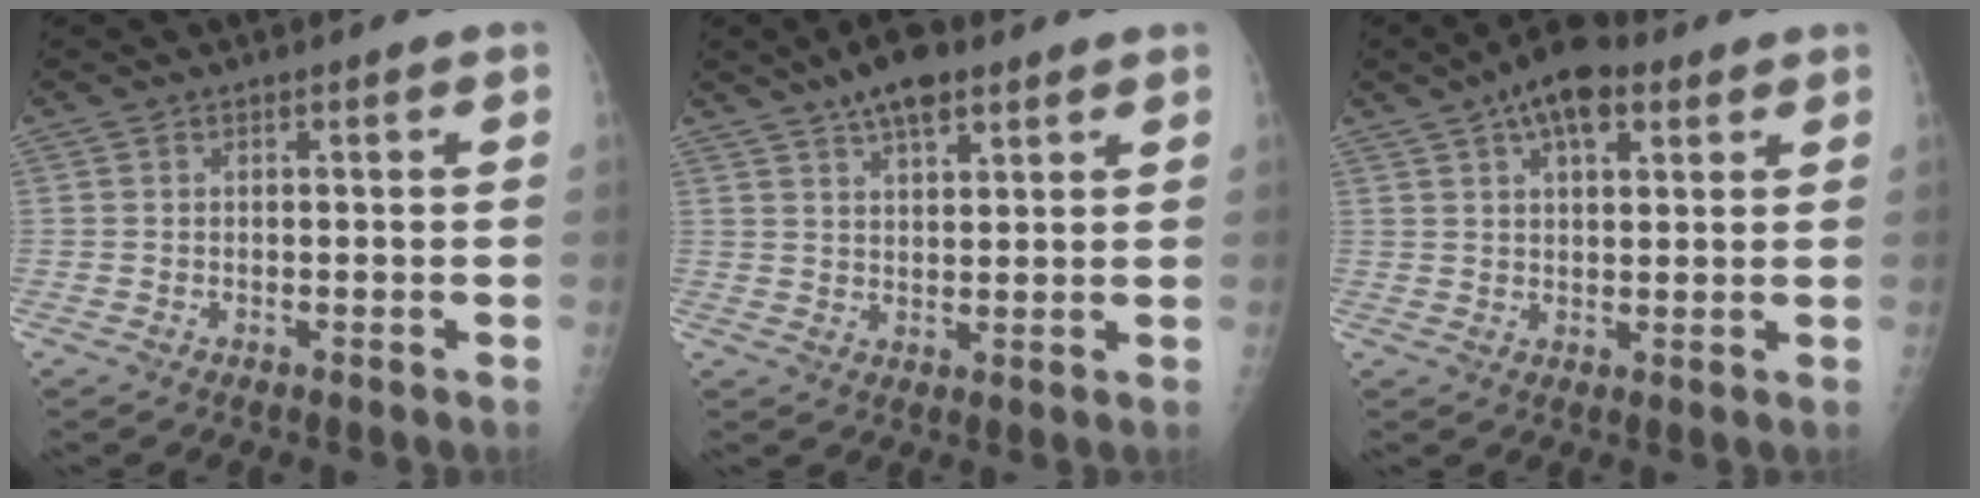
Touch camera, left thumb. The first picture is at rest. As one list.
[{"total": 8.1, "force": [5.4, 3.3, 5.1], "torque": [-0.065, -0.014, 0.090]}, {"total": 10.1, "force": [5.5, 5.0, 6.9], "torque": [-0.089, 0.002, 0.087]}]